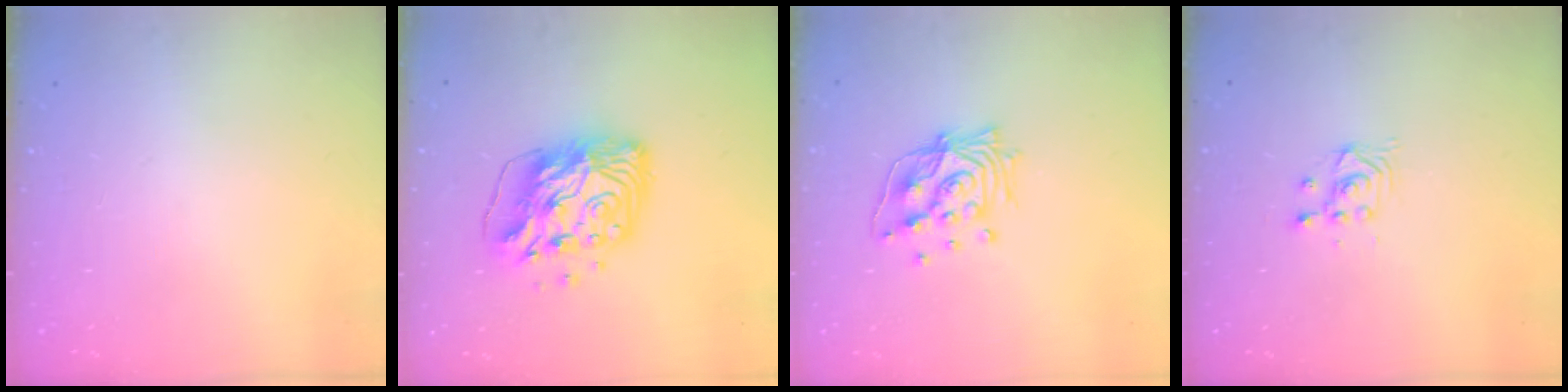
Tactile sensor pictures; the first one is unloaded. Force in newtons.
{"total": 14.8, "press": 14.7, "slide": 1.7}
{"total": 14.4, "press": 14.4, "slide": 1.1}
{"total": 2.5, "press": 2.5, "slide": 0.2}